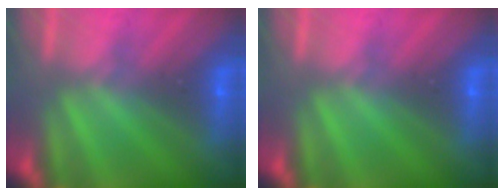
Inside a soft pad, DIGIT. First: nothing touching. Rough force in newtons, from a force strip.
{"total": 0.0}